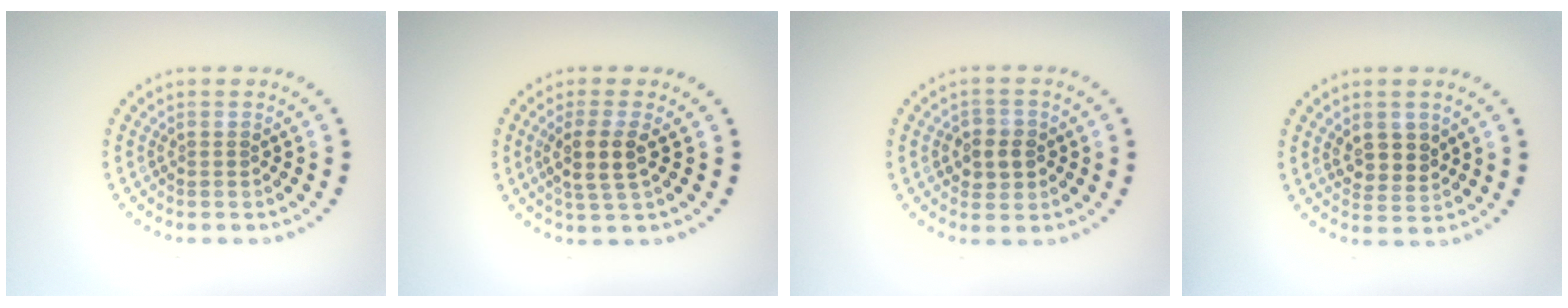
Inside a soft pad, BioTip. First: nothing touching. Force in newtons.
{"total": 2.9, "press": 2.5, "slide": 1.5}
{"total": 2.8, "press": 2.7, "slide": 0.6}
{"total": 2.9, "press": 2.7, "slide": 1.0}